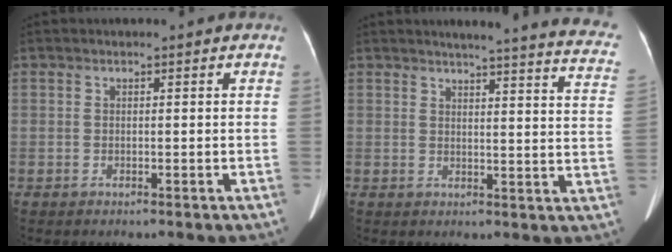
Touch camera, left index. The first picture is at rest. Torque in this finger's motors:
{"motor_torque": [0.45, -0.84, 0.10, 0.05]}